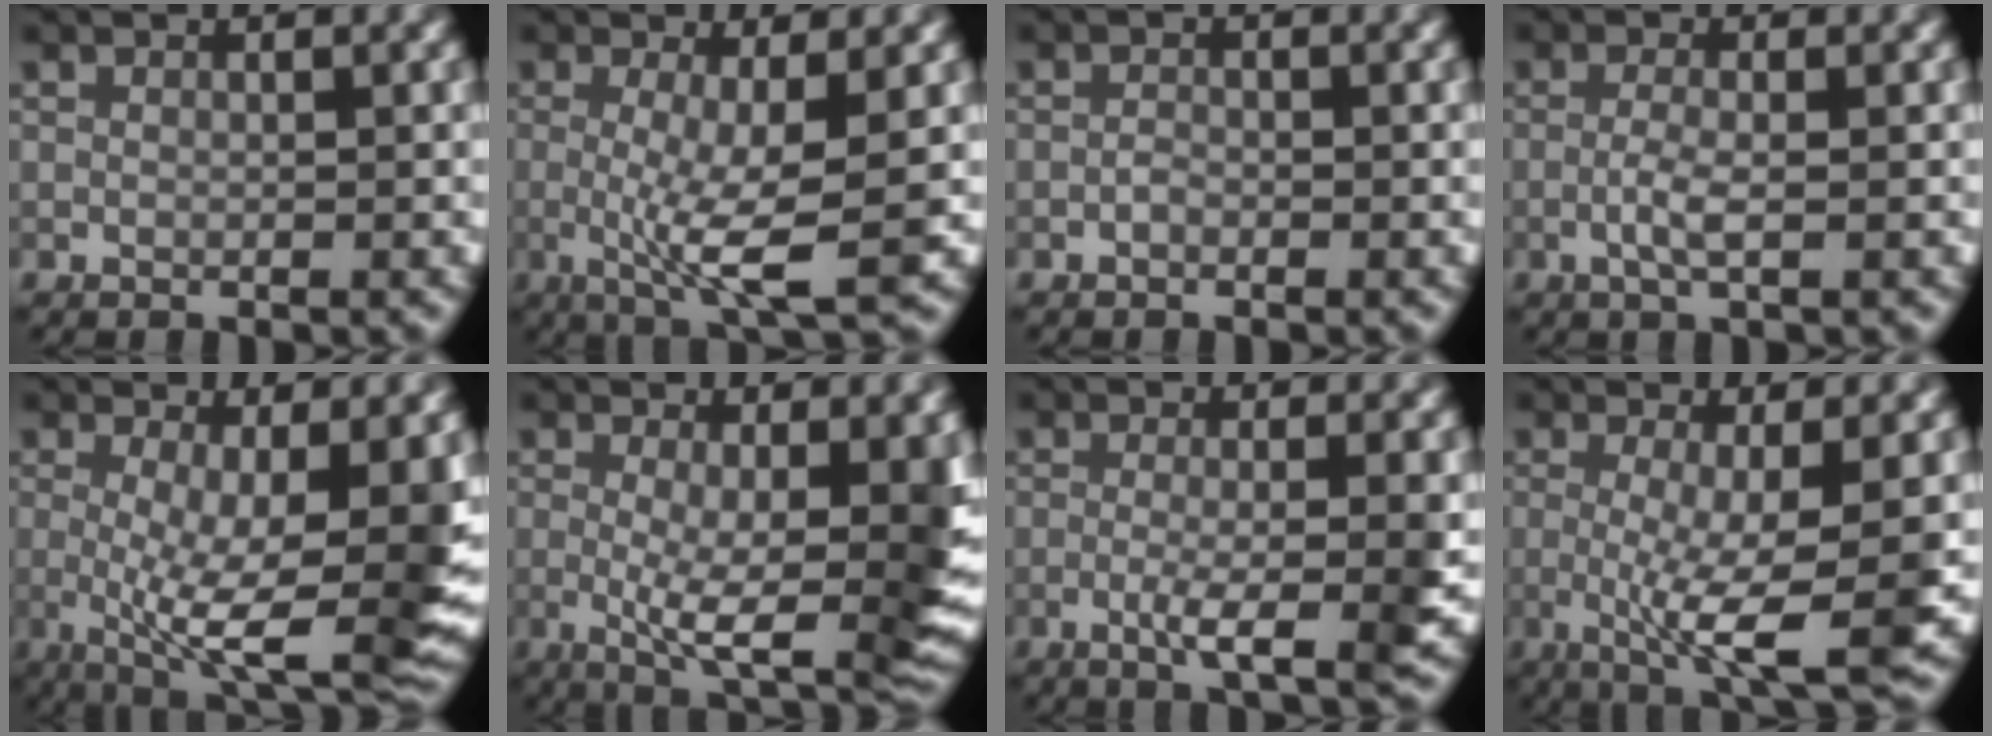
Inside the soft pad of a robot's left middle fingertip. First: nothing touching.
{"total": 5.4, "force": [-0.6, 0.9, 5.3], "torque": [-0.097, -0.014, -0.010]}
{"total": 0.7, "force": [-0.4, 0.4, 0.4], "torque": [-0.009, 0.001, -0.009]}
{"total": 2.0, "force": [-0.5, 0.4, 1.9], "torque": [-0.042, 0.000, -0.015]}
{"total": 11.0, "force": [-0.8, 3.2, 10.5], "torque": [-0.163, -0.020, -0.011]}
{"total": 9.9, "force": [-0.3, 2.8, 9.5], "torque": [-0.146, -0.018, -0.002]}
{"total": 4.0, "force": [-0.9, 0.7, 3.8], "torque": [-0.063, -0.005, -0.020]}
{"total": 6.8, "force": [-1.1, 1.2, 6.6], "torque": [-0.111, -0.018, -0.016]}